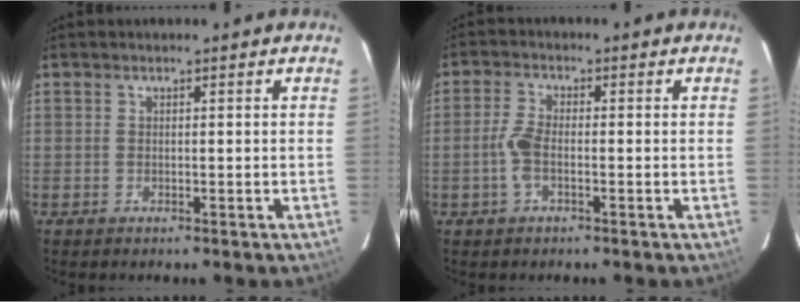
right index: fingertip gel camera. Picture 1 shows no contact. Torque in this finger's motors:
{"motor_torque": [0.85, -0.15, 0.49, 0.11]}